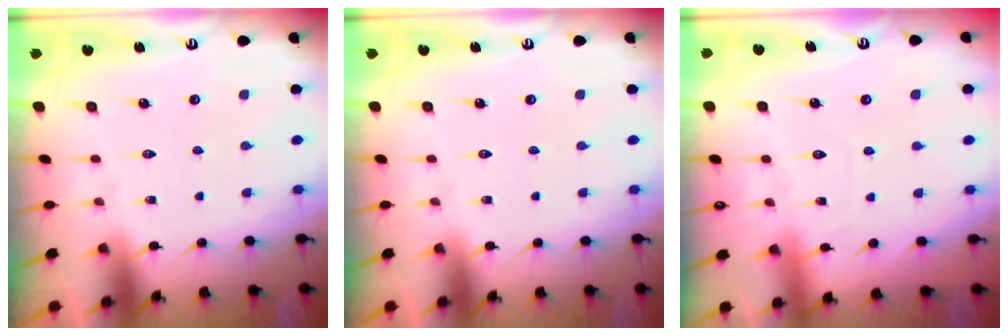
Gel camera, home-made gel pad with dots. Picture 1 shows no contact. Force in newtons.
{"total": 0.0}
{"total": 3.1, "press": 3.0, "slide": 0.3}